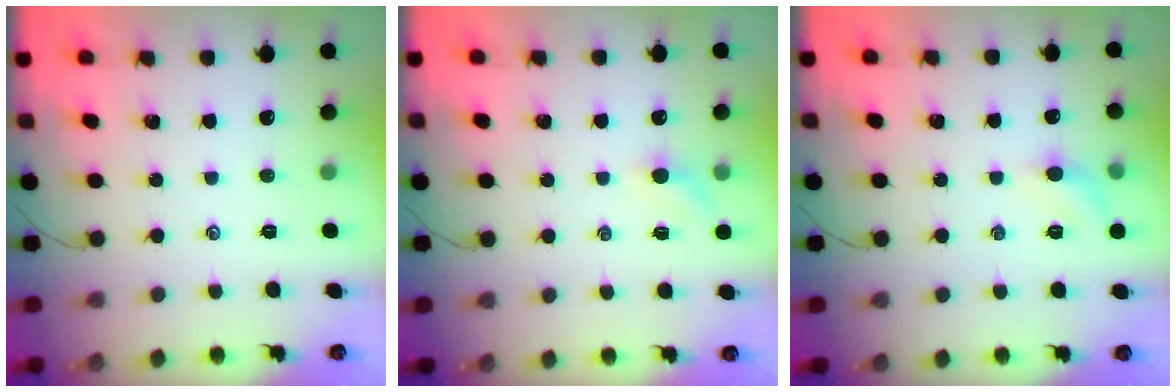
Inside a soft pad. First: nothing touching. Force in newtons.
{"total": 2.9, "press": 2.7, "slide": 0.9}
{"total": 5.7, "press": 5.5, "slide": 1.5}